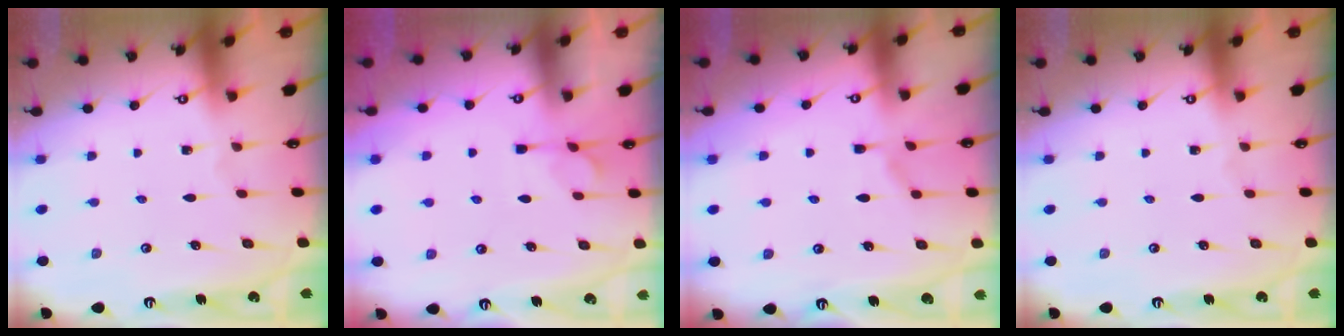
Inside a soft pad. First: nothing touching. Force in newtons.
{"total": 3.8, "press": 3.6, "slide": 1.4}
{"total": 5.7, "press": 5.7, "slide": 0.6}
{"total": 0.0}